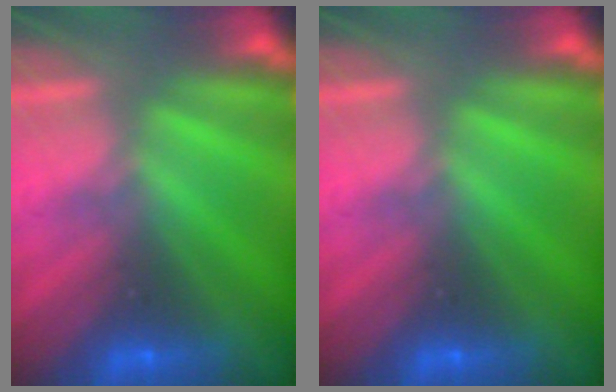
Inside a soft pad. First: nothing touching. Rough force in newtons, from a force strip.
{"total": 0.0}